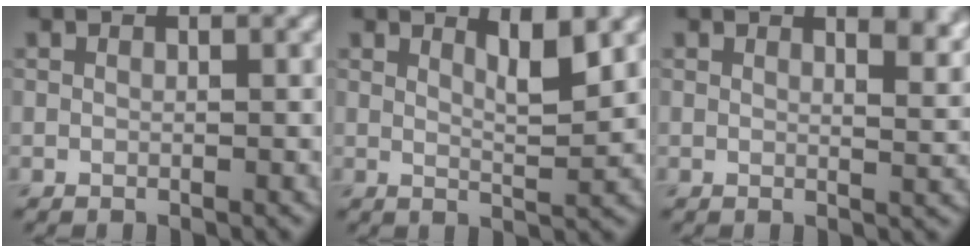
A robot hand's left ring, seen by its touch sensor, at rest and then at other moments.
{"total": 2.9, "force": [1.6, 0.6, 2.4], "torque": [-0.034, -0.005, 0.026]}
{"total": 4.9, "force": [3.2, 2.1, 3.0], "torque": [-0.010, 0.016, 0.029]}